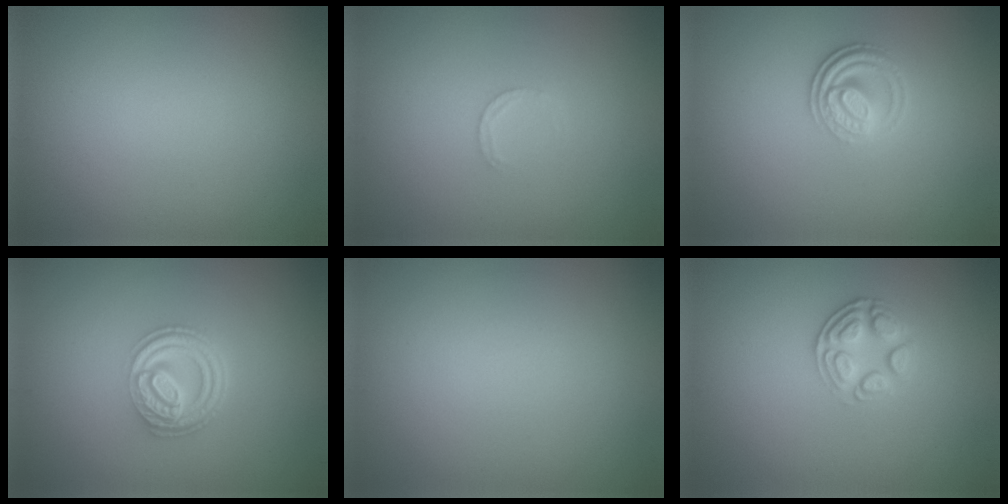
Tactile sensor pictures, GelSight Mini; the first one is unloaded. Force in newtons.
{"total": 0.9, "press": 0.9, "slide": 0.2}
{"total": 3.0, "press": 2.4, "slide": 1.8}
{"total": 4.8, "press": 3.6, "slide": 3.2}
{"total": 0.0}
{"total": 2.7, "press": 2.3, "slide": 1.4}